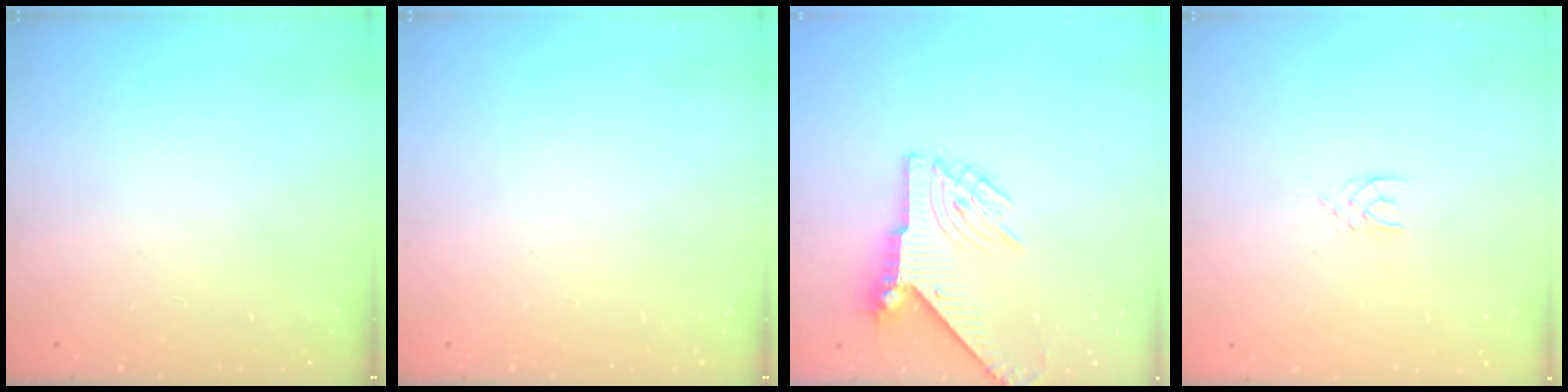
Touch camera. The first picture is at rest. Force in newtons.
{"total": 0.0}
{"total": 8.0, "press": 7.9, "slide": 1.2}
{"total": 2.9, "press": 2.9, "slide": 0.4}